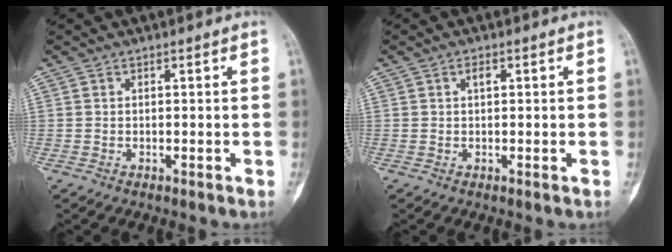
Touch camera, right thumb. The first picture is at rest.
{"total": 1.4, "force": [0.5, 0.8, 1.0], "torque": [-0.018, 0.002, 0.007]}